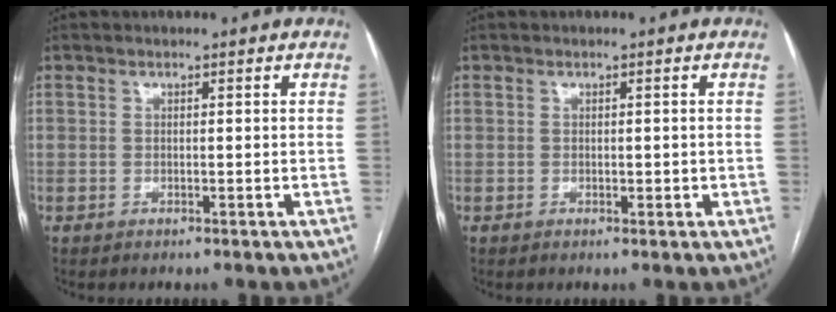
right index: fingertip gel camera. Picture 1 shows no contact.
{"total": 1.2, "force": [-0.1, 0.7, 0.9], "torque": [-0.013, 0.000, 0.002]}